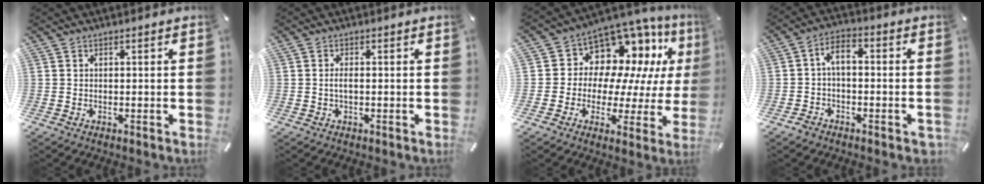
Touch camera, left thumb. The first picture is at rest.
{"total": 2.0, "force": [-0.2, 0.6, 2.0], "torque": [-0.036, -0.002, -0.004]}
{"total": 11.0, "force": [6.8, 8.1, 3.1], "torque": [-0.061, -0.077, 0.126]}
{"total": 5.8, "force": [-0.7, 4.2, 4.0], "torque": [-0.074, 0.019, -0.012]}